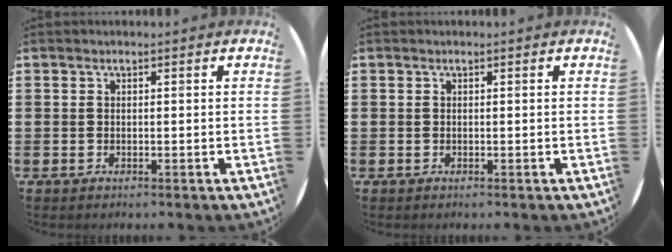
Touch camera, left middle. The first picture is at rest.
{"total": 0.0}